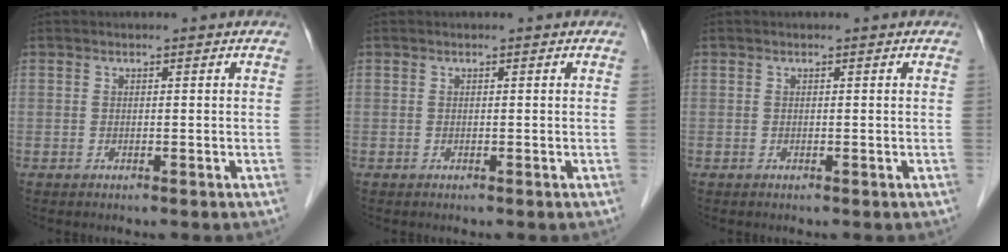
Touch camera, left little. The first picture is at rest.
{"total": 0.0}
{"total": 0.0}